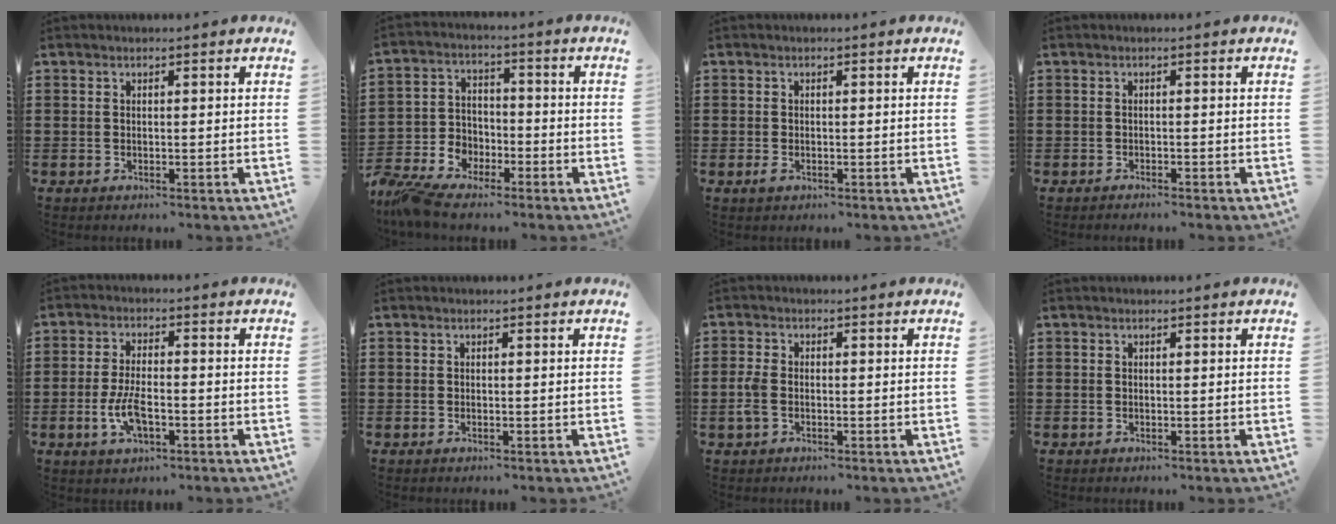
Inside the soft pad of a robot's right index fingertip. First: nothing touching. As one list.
[{"total": 6.4, "force": [-5.1, 3.3, 2.1], "torque": [-0.076, 0.001, -0.107]}, {"total": 1.0, "force": [-0.5, 0.6, 0.6], "torque": [-0.012, -0.002, -0.010]}, {"total": 0.8, "force": [-0.8, -0.1, 0.1], "torque": [-0.006, -0.003, -0.015]}, {"total": 6.0, "force": [-1.9, 2.5, 5.1], "torque": [-0.120, -0.004, -0.041]}, {"total": 0.0}, {"total": 2.9, "force": [-0.7, 1.6, 2.3], "torque": [-0.066, -0.006, -0.020]}, {"total": 0.0}]